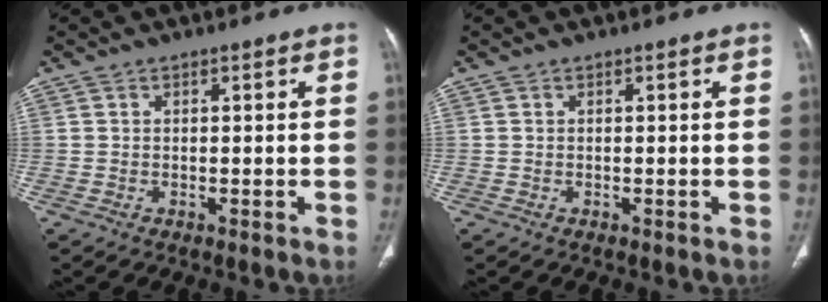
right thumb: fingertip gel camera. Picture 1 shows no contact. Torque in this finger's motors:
{"motor_torque": [0.00, 0.00, -0.04, 0.04, 0.02]}